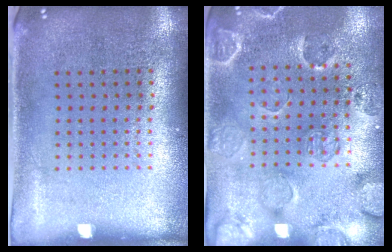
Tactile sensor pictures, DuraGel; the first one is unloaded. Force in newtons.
{"total": 2.5, "press": 2.1, "slide": 1.4}